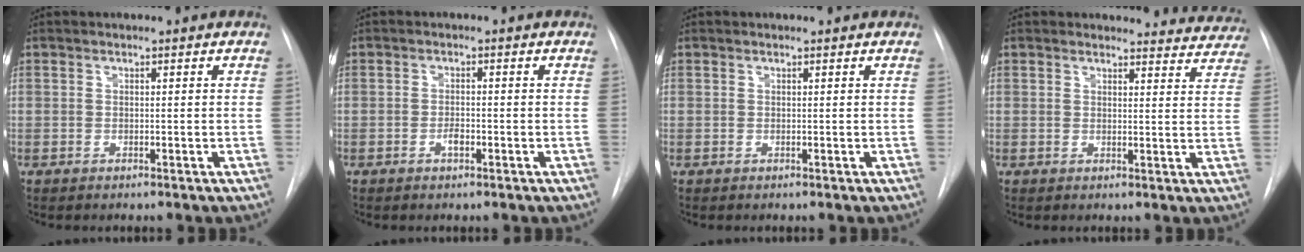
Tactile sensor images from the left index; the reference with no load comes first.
{"total": 1.3, "force": [-0.6, 0.5, 1.0], "torque": [-0.019, 0.001, -0.011]}
{"total": 1.1, "force": [1.1, 0.0, 0.1], "torque": [-0.007, 0.011, 0.015]}
{"total": 10.0, "force": [9.7, 2.4, 0.2], "torque": [0.037, -0.030, 0.076]}